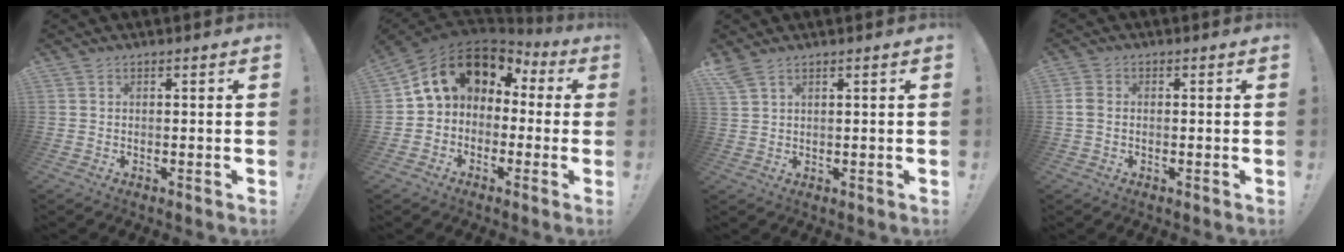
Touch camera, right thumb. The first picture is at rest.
{"total": 12.4, "force": [4.1, 9.3, 7.2], "torque": [-0.134, -0.011, 0.073]}
{"total": 3.0, "force": [2.3, 0.8, 1.7], "torque": [-0.042, -0.006, 0.046]}
{"total": 2.9, "force": [-0.2, 2.2, 1.9], "torque": [-0.045, 0.011, -0.004]}